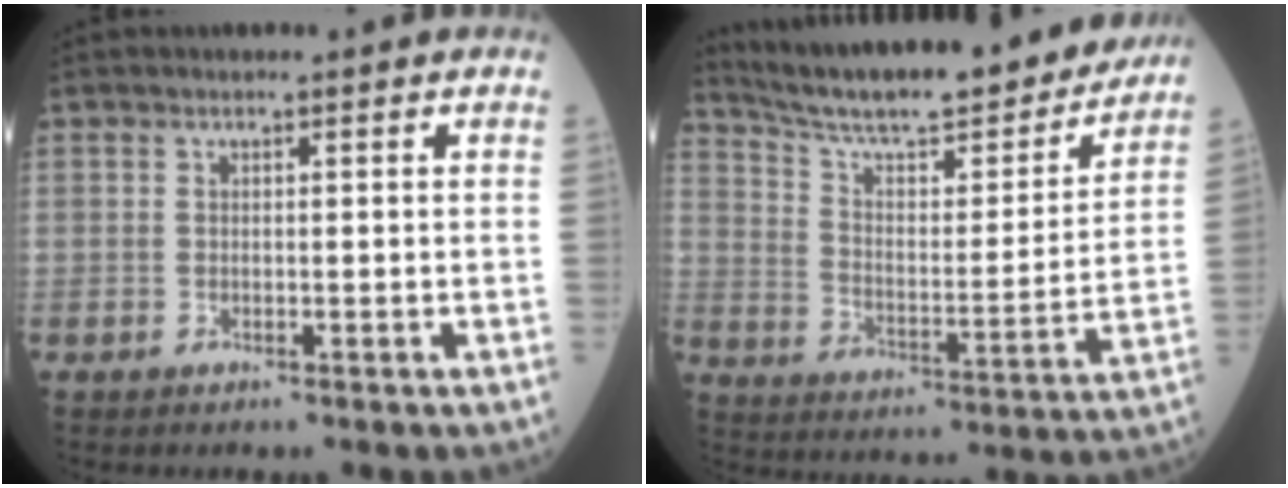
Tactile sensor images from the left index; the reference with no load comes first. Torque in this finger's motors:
{"motor_torque": [0.11, -0.72, 0.57, 0.15]}